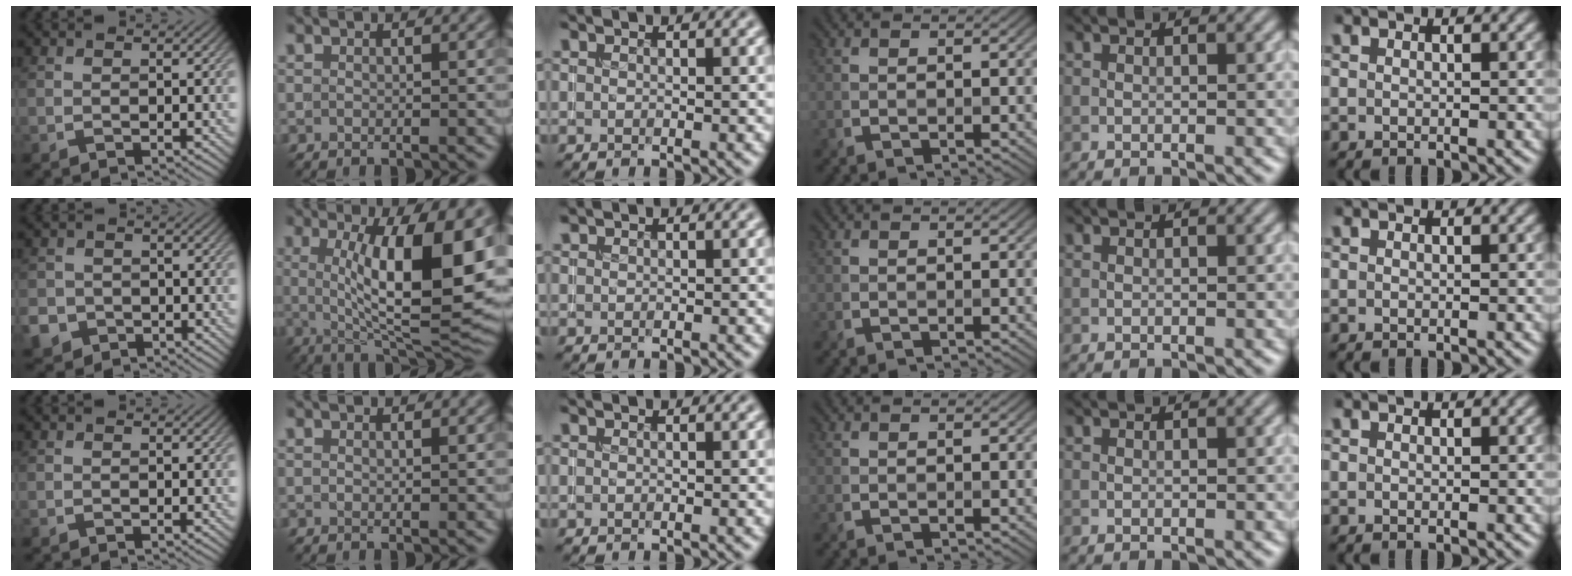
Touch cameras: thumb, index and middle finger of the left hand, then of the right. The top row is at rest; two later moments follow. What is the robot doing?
{"motion": "insert", "object": "coin"}